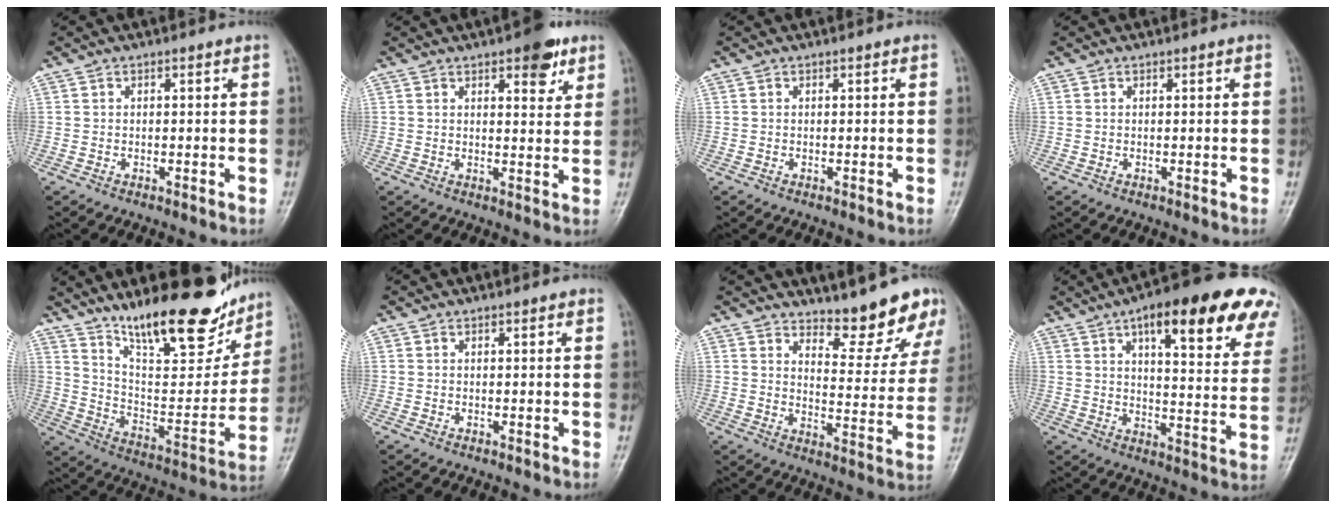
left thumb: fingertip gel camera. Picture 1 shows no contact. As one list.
[{"total": 6.4, "force": [3.8, 2.7, 4.5], "torque": [-0.037, -0.017, 0.044]}, {"total": 0.0}, {"total": 0.0}, {"total": 22.8, "force": [16.7, 7.1, 13.7], "torque": [-0.161, -0.089, 0.274]}, {"total": 0.5, "force": [0.2, 0.2, 0.4], "torque": [-0.006, 0.001, 0.002]}, {"total": 11.7, "force": [10.1, 3.4, 4.9], "torque": [-0.031, -0.088, 0.132]}, {"total": 24.1, "force": [13.7, 7.6, 18.3], "torque": [-0.209, -0.024, 0.175]}]